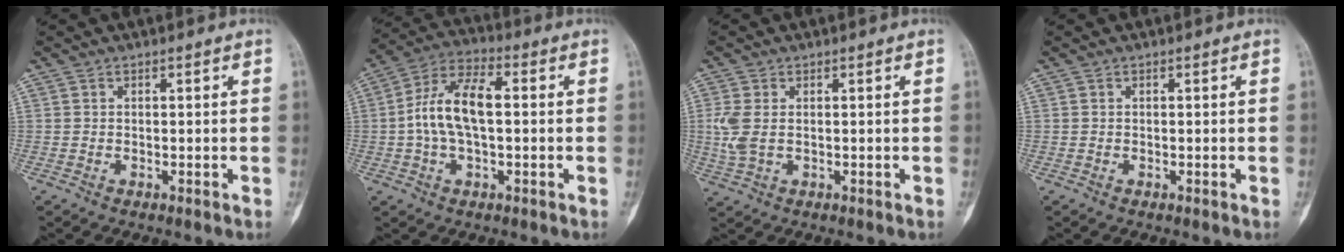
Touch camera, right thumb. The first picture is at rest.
{"total": 11.7, "force": [0.1, 5.8, 10.2], "torque": [-0.202, 0.032, -0.003]}
{"total": 4.7, "force": [0.3, 2.9, 3.8], "torque": [-0.111, 0.001, 0.011]}
{"total": 0.0}